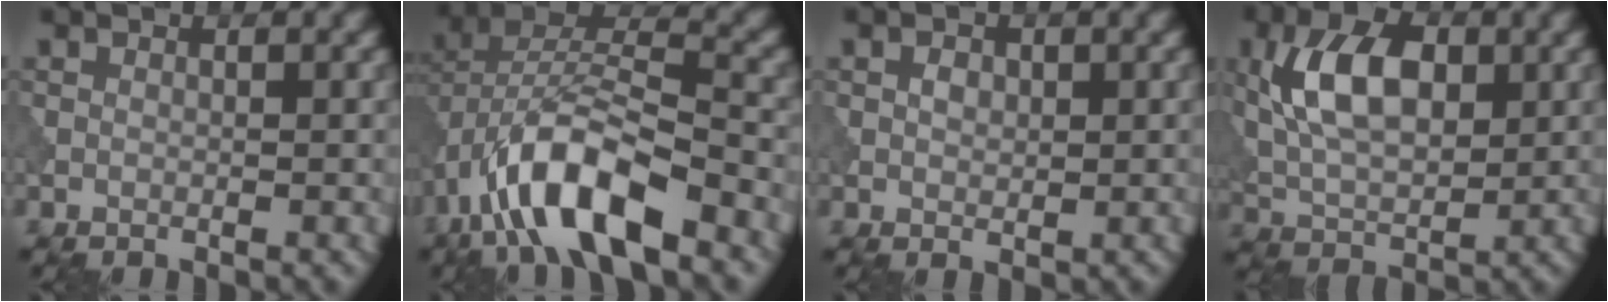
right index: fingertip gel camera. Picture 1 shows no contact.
{"total": 10.5, "force": [-5.5, 4.0, 8.0], "torque": [-0.147, 0.015, -0.104]}
{"total": 1.3, "force": [0.2, 1.1, 0.7], "torque": [-0.012, 0.001, 0.003]}
{"total": 7.9, "force": [1.6, 4.6, 6.2], "torque": [-0.118, 0.010, 0.027]}